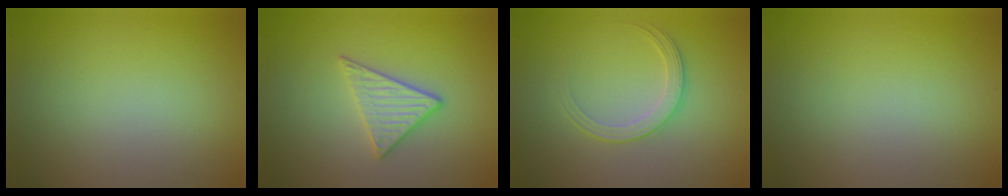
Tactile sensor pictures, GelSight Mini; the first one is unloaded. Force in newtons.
{"total": 3.2, "press": 3.0, "slide": 1.0}
{"total": 2.1, "press": 1.5, "slide": 1.5}
{"total": 0.0}